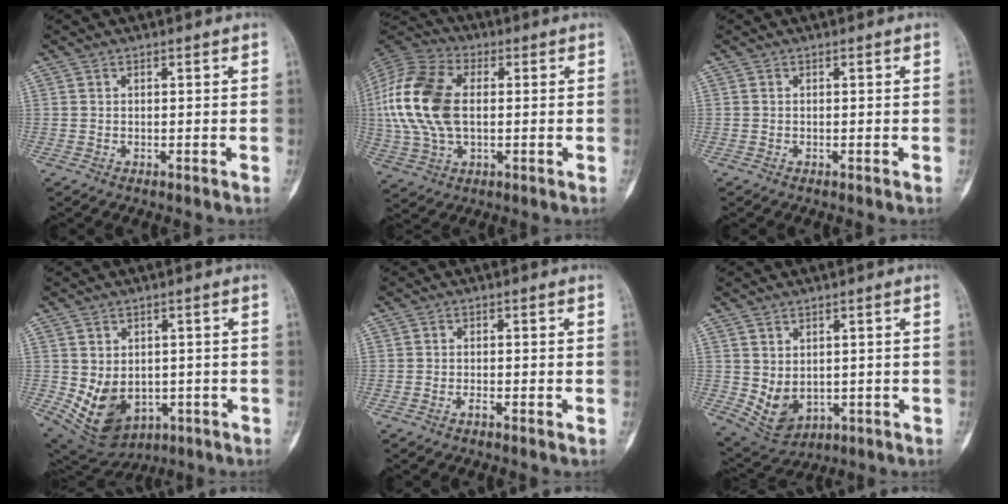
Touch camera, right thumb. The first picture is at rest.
{"total": 18.1, "force": [1.1, 11.0, 14.3], "torque": [-0.308, 0.016, 0.021]}
{"total": 0.0}
{"total": 11.2, "force": [-2.4, 8.6, 6.8], "torque": [-0.096, 0.001, -0.011]}
{"total": 1.0, "force": [-0.8, 0.2, 0.6], "torque": [-0.015, 0.005, -0.016]}
{"total": 6.9, "force": [-0.4, 5.0, 4.7], "torque": [-0.069, -0.008, 0.021]}